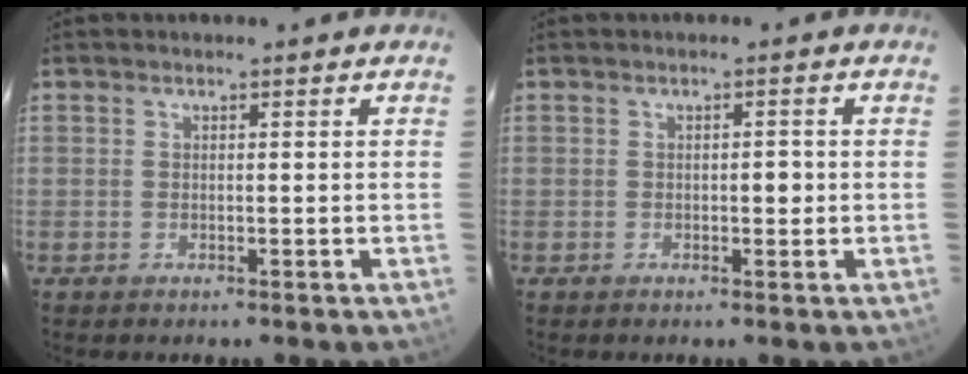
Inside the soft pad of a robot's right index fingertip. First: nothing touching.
{"total": 1.7, "force": [-0.3, 0.8, 1.5], "torque": [-0.021, 0.003, -0.004]}